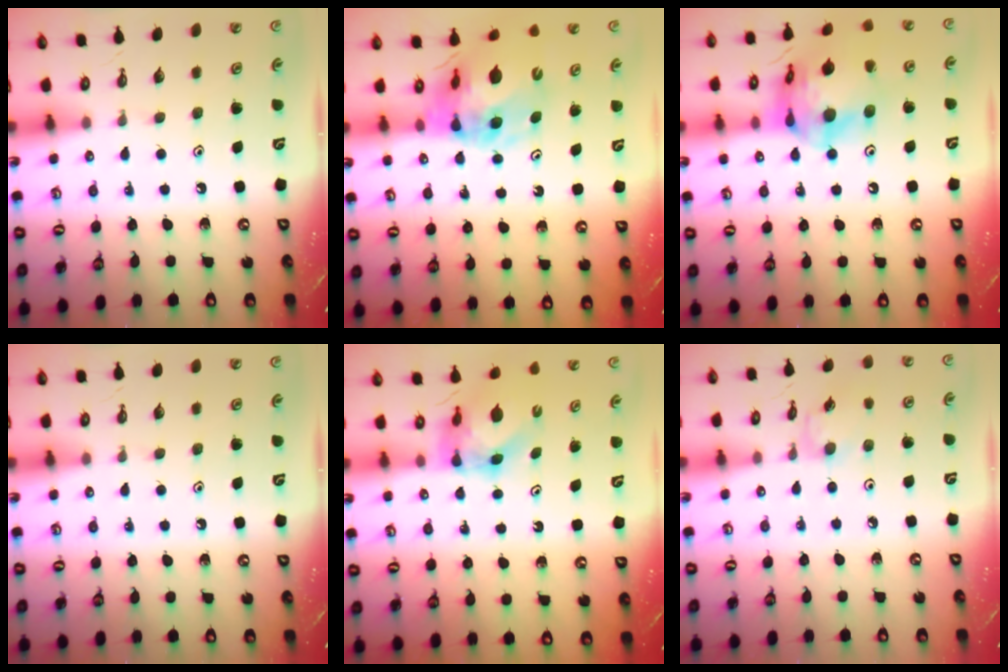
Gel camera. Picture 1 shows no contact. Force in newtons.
{"total": 16.1, "press": 16.0, "slide": 1.6}
{"total": 19.7, "press": 19.6, "slide": 2.1}
{"total": 0.0}
{"total": 5.4, "press": 5.4, "slide": 0.3}
{"total": 3.7, "press": 3.7, "slide": 0.4}